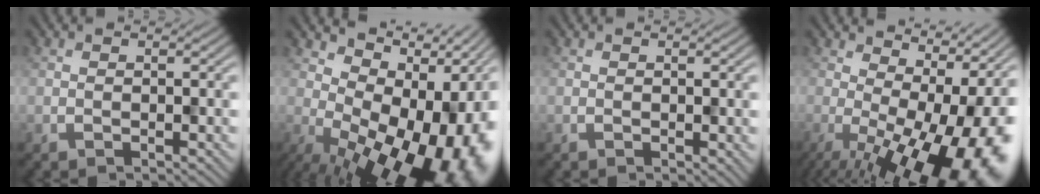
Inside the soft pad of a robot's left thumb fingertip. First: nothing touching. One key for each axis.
{"total": 18.1, "fx": -0.2, "fy": 9.6, "fz": 15.3, "tx": -0.151, "ty": -0.001, "tz": 0.024}
{"total": 1.1, "fx": 0.0, "fy": 0.5, "fz": 1.0, "tx": -0.014, "ty": -0.001, "tz": 0.005}
{"total": 17.6, "fx": -1.7, "fy": 7.6, "fz": 15.8, "tx": -0.176, "ty": -0.003, "tz": -0.002}